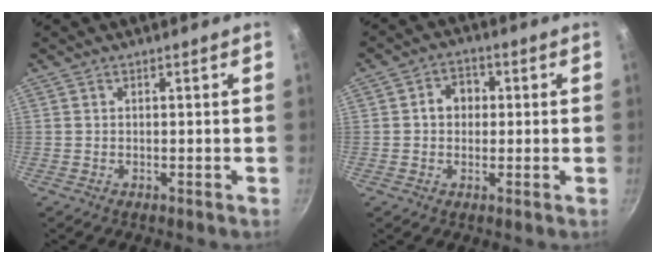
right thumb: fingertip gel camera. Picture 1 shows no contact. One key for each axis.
{"total": 5.2, "fx": 0.4, "fy": 4.4, "fz": 2.8, "tx": -0.012, "ty": 0.011, "tz": 0.000}